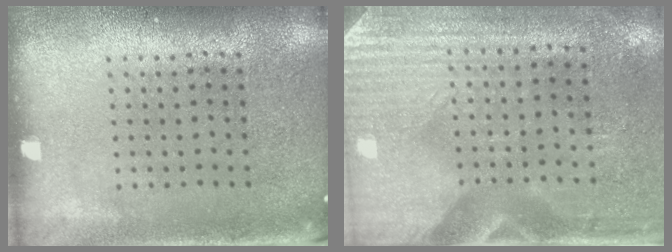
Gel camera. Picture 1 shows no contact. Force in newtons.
{"total": 2.9, "press": 2.6, "slide": 1.5}